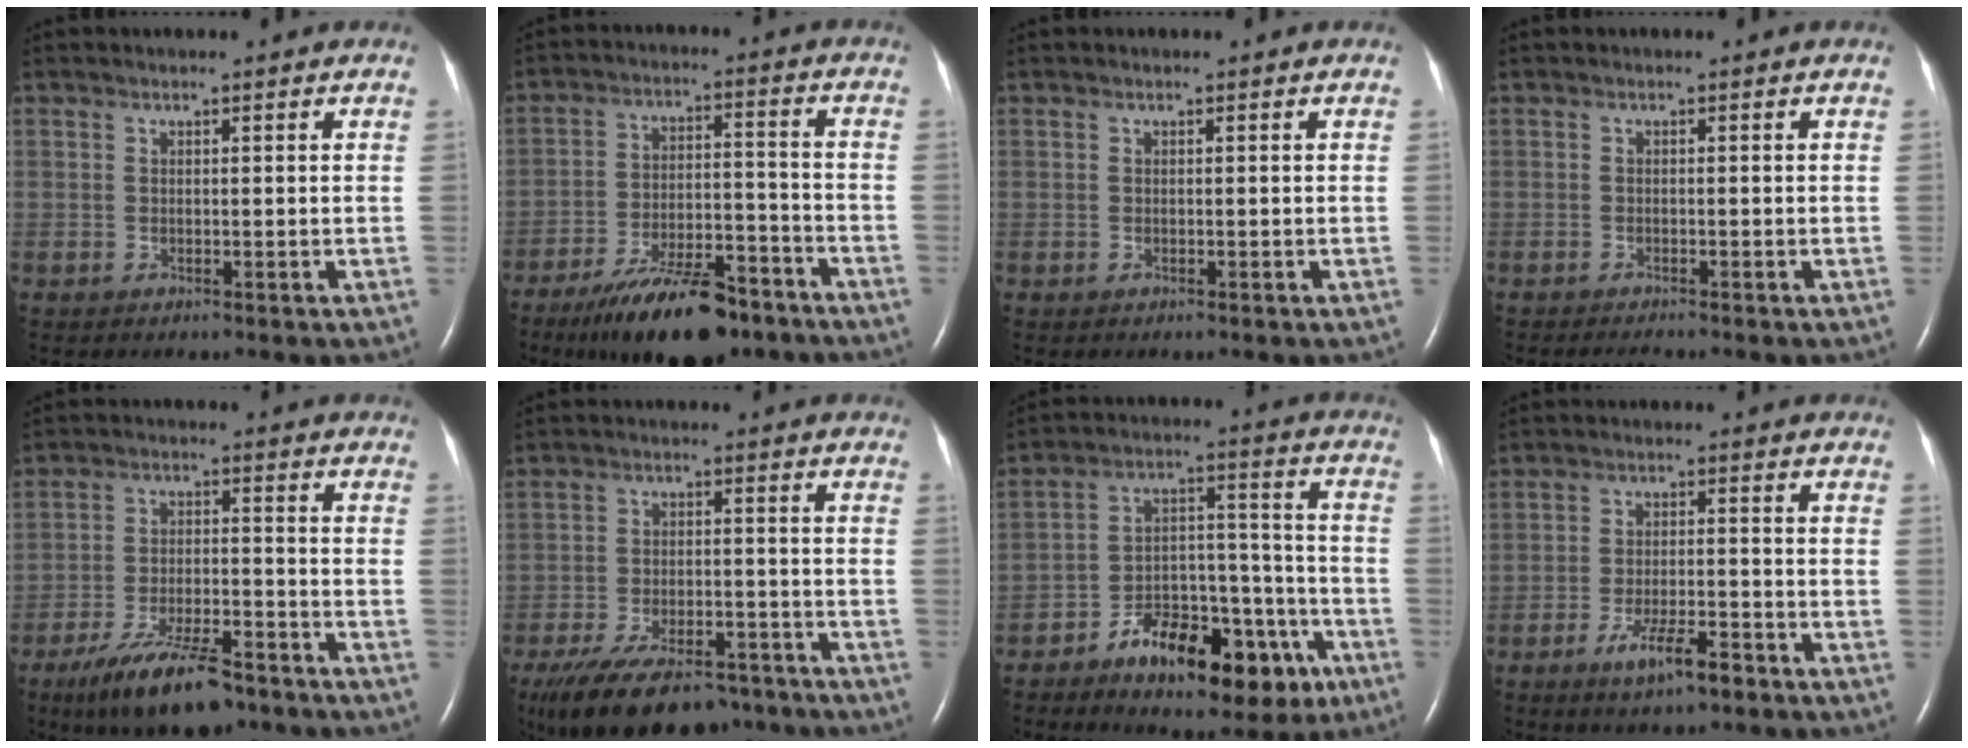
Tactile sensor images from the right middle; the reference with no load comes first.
{"total": 14.3, "force": [-10.5, 4.3, 8.8], "torque": [-0.143, 0.001, -0.173]}
{"total": 0.0}
{"total": 1.1, "force": [-1.1, -0.1, 0.2], "torque": [-0.009, -0.006, -0.015]}
{"total": 11.7, "force": [-8.4, 2.9, 7.5], "torque": [-0.139, -0.017, -0.145]}
{"total": 18.2, "force": [-13.8, 7.3, 9.4], "torque": [-0.187, -0.019, -0.206]}
{"total": 16.5, "force": [-9.6, 7.0, 11.5], "torque": [-0.166, 0.032, -0.140]}
{"total": 6.0, "force": [-3.9, 1.0, 4.4], "torque": [-0.086, -0.004, -0.067]}